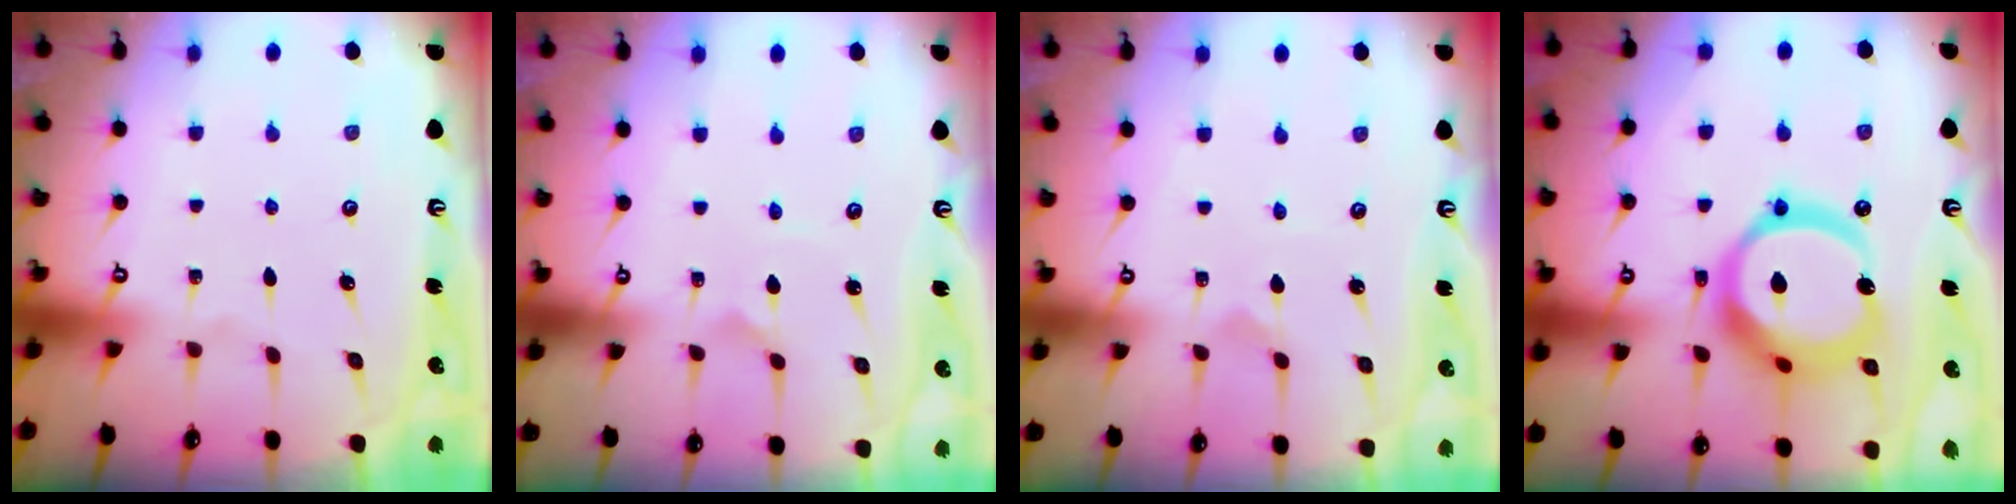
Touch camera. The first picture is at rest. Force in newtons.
{"total": 1.2, "press": 1.2, "slide": 0.0}
{"total": 0.0}
{"total": 19.8, "press": 19.7, "slide": 2.6}